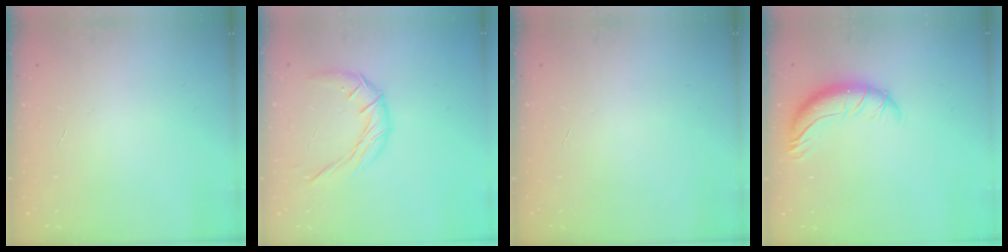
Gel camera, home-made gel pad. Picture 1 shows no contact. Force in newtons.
{"total": 9.3, "press": 9.3, "slide": 0.8}
{"total": 0.0}
{"total": 10.3, "press": 9.9, "slide": 3.0}